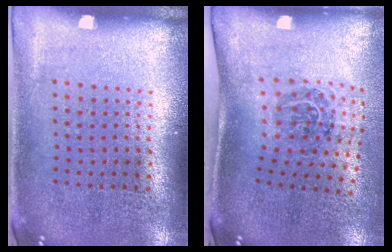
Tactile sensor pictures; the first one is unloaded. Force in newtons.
{"total": 1.7, "press": 1.1, "slide": 1.4}